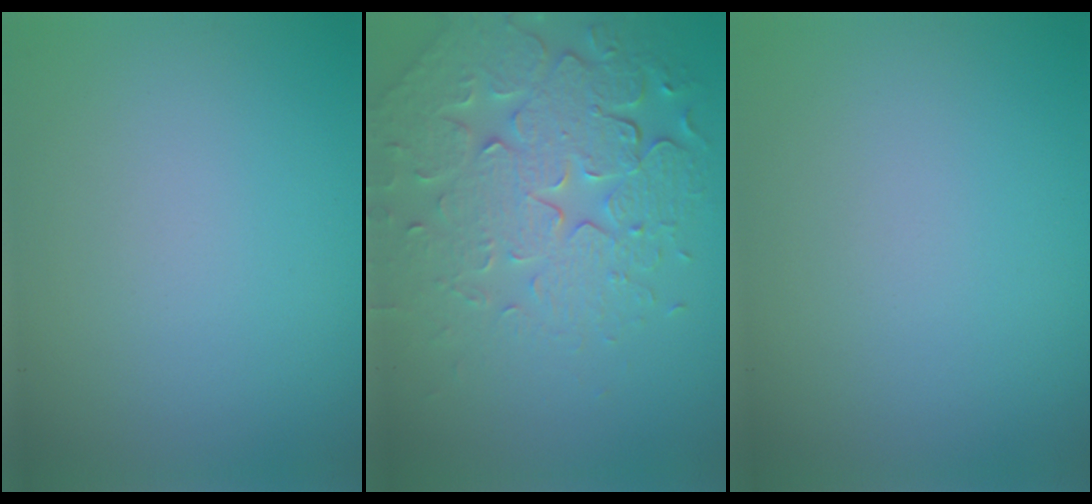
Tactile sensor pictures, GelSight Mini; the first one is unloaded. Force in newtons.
{"total": 8.0, "press": 5.7, "slide": 5.7}
{"total": 0.0}